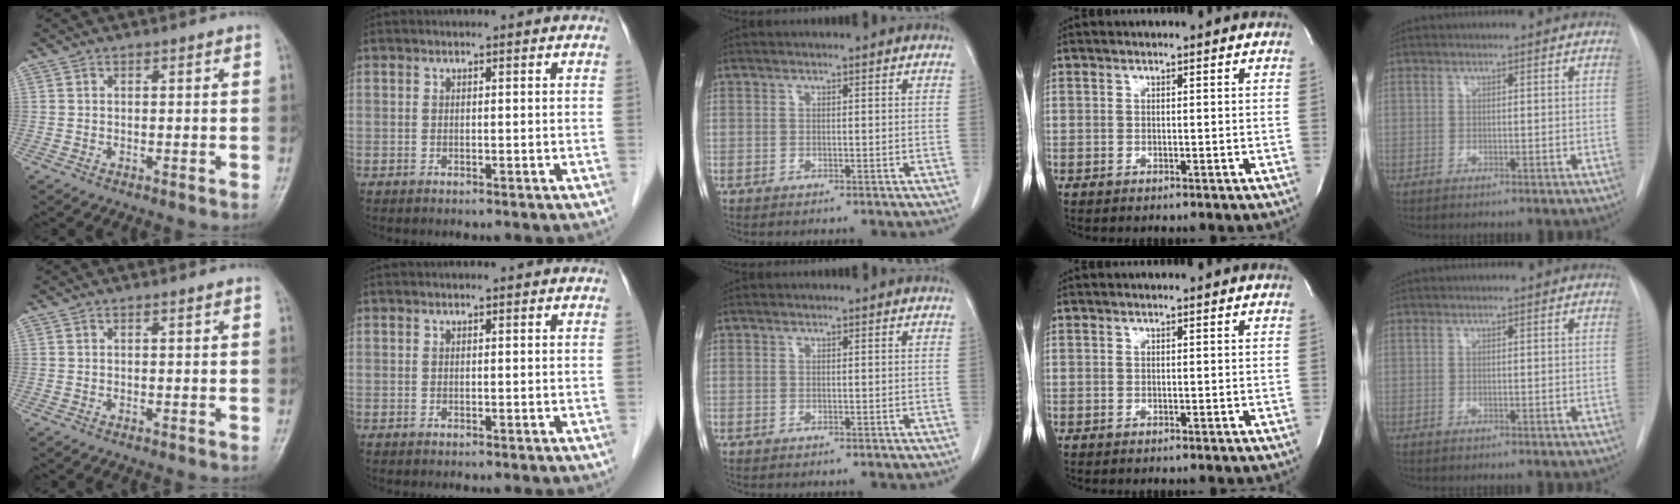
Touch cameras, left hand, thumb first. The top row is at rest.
{}